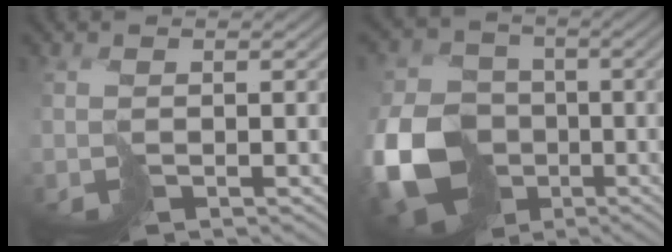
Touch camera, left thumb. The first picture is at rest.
{"total": 14.8, "force": [-4.9, 11.8, 7.5], "torque": [-0.210, -0.050, -0.091]}